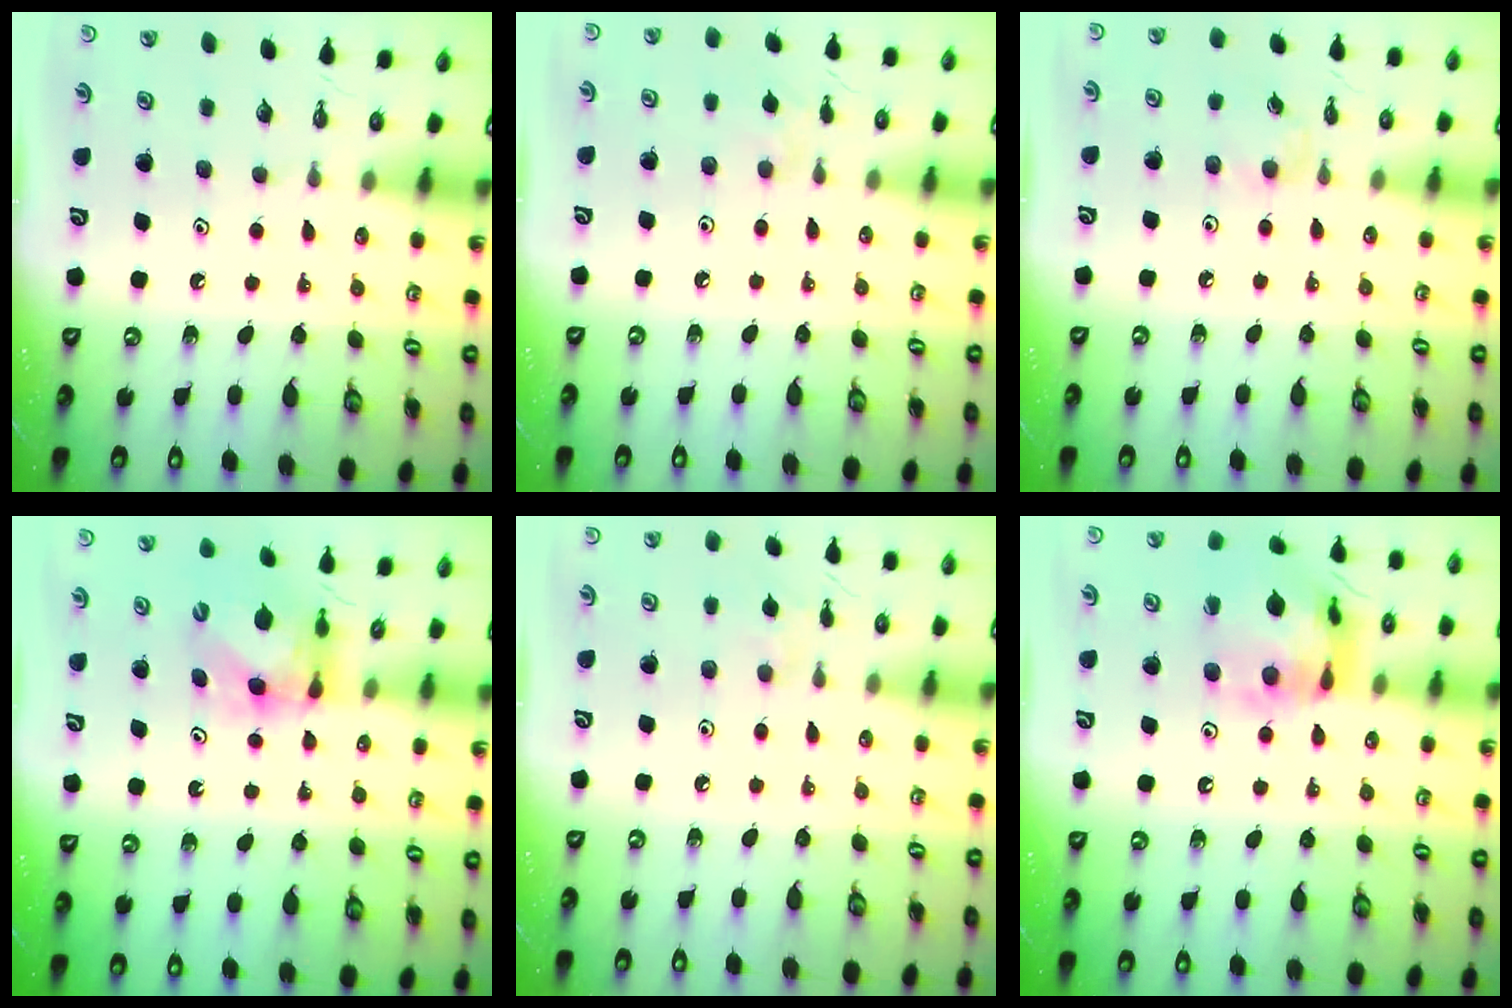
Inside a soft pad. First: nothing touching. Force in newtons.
{"total": 1.9, "press": 1.9, "slide": 0.4}
{"total": 2.5, "press": 2.4, "slide": 0.4}
{"total": 5.4, "press": 5.4, "slide": 0.6}
{"total": 2.8, "press": 2.8, "slide": 0.5}
{"total": 16.1, "press": 16.0, "slide": 1.6}